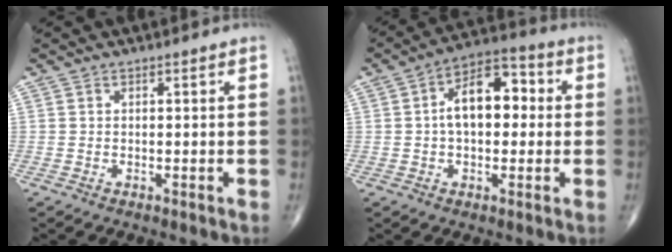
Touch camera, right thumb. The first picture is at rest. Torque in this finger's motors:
{"motor_torque": [0.18, 0.47, 1.02, 0.09, 0.05]}